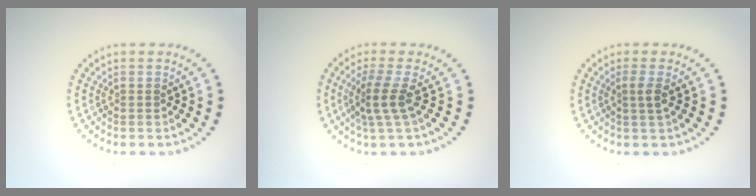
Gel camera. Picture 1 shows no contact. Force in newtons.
{"total": 2.6, "press": 1.8, "slide": 1.9}
{"total": 1.5, "press": 1.1, "slide": 1.0}